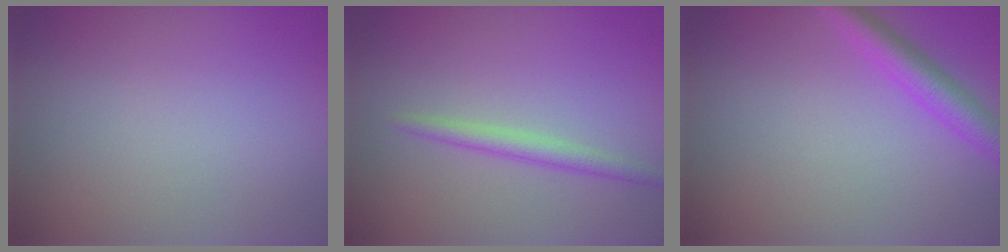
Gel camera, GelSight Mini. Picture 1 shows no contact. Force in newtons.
{"total": 1.8, "press": 1.7, "slide": 0.1}
{"total": 3.0, "press": 3.0, "slide": 0.0}